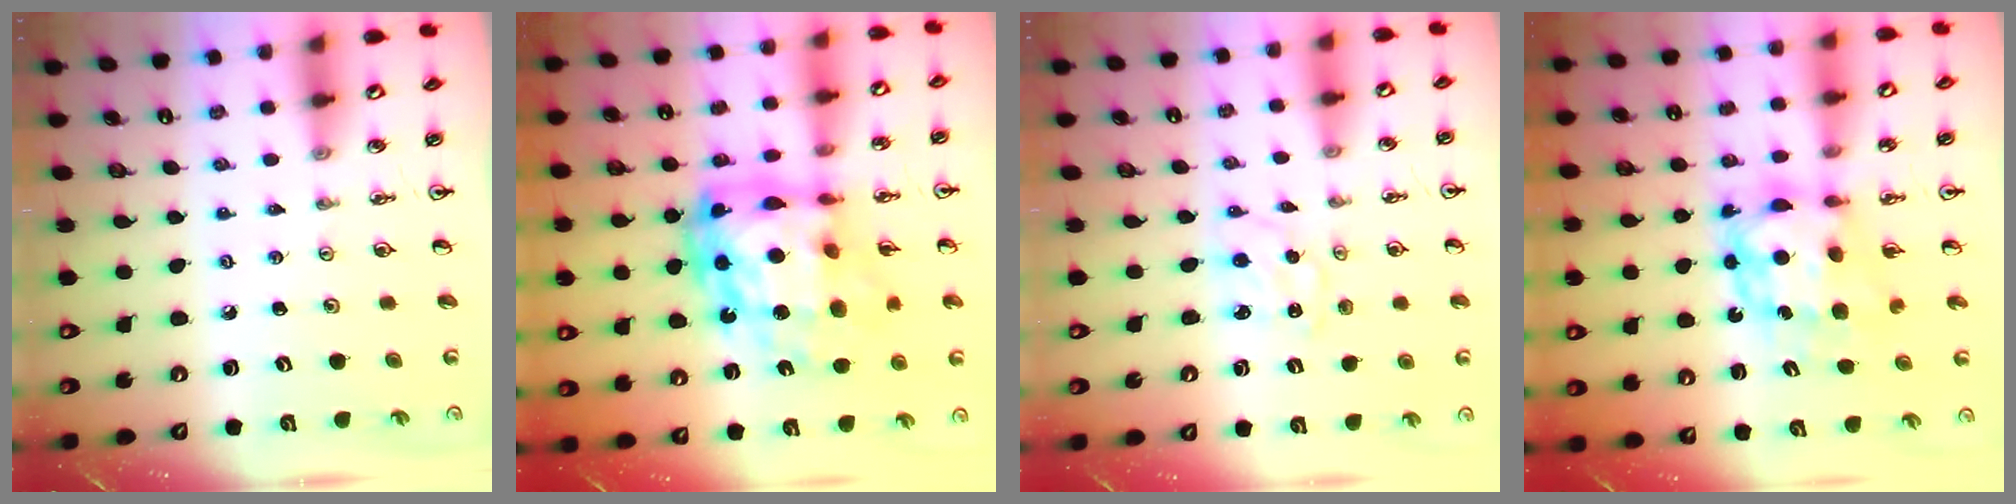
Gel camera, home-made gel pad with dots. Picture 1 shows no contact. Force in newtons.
{"total": 21.1, "press": 21.0, "slide": 2.4}
{"total": 1.7, "press": 1.7, "slide": 0.3}
{"total": 7.7, "press": 7.7, "slide": 0.7}